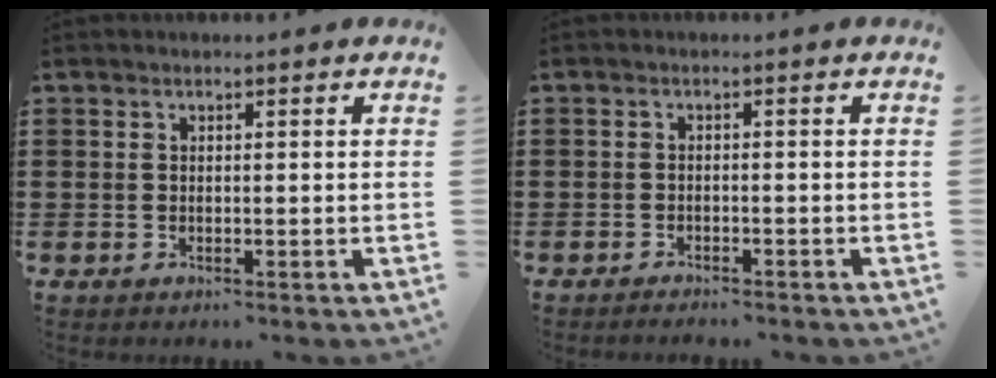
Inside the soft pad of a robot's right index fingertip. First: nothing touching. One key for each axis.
{"total": 1.2, "fx": -1.2, "fy": 0.1, "fz": 0.0, "tx": -0.004, "ty": 0.003, "tz": -0.025}